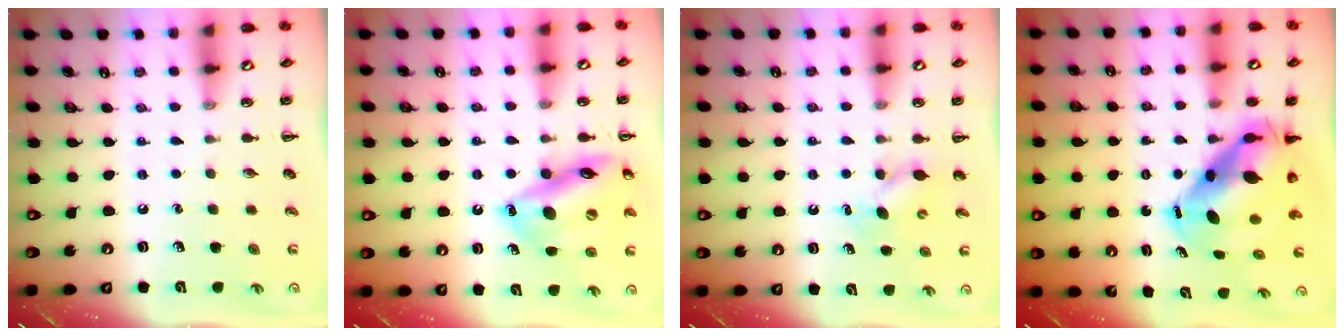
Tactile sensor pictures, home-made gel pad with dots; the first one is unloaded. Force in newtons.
{"total": 17.3, "press": 17.1, "slide": 2.7}
{"total": 4.2, "press": 4.1, "slide": 0.9}
{"total": 11.0, "press": 10.7, "slide": 2.7}